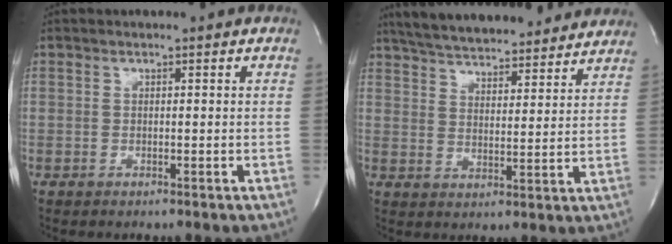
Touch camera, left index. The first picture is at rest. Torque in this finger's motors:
{"motor_torque": [0.84, -0.93, 0.35, 0.20]}